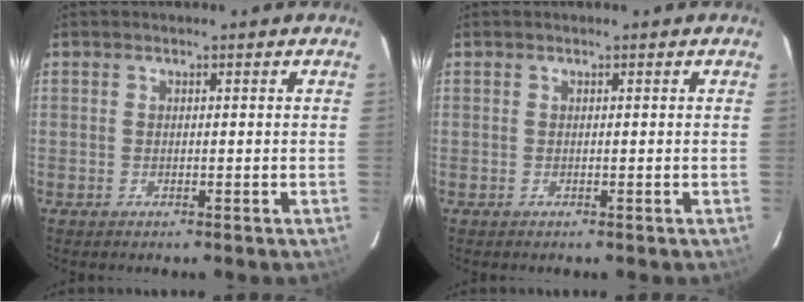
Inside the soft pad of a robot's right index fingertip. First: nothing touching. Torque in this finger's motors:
{"motor_torque": [-0.01, 0.01, 0.00, 0.01]}